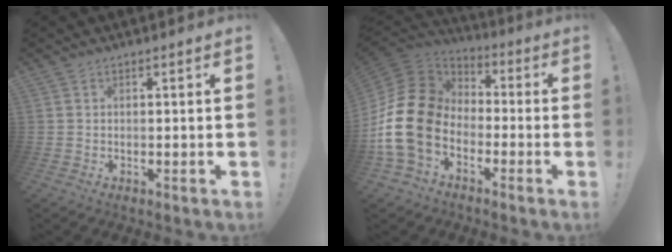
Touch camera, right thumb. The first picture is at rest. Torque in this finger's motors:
{"motor_torque": [2.82, 2.19, 1.91, -0.86, 0.64]}